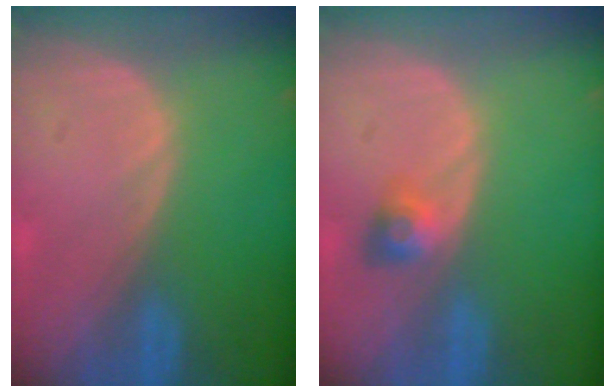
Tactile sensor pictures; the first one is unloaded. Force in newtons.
{"total": 3.0, "press": 2.7, "slide": 1.3}